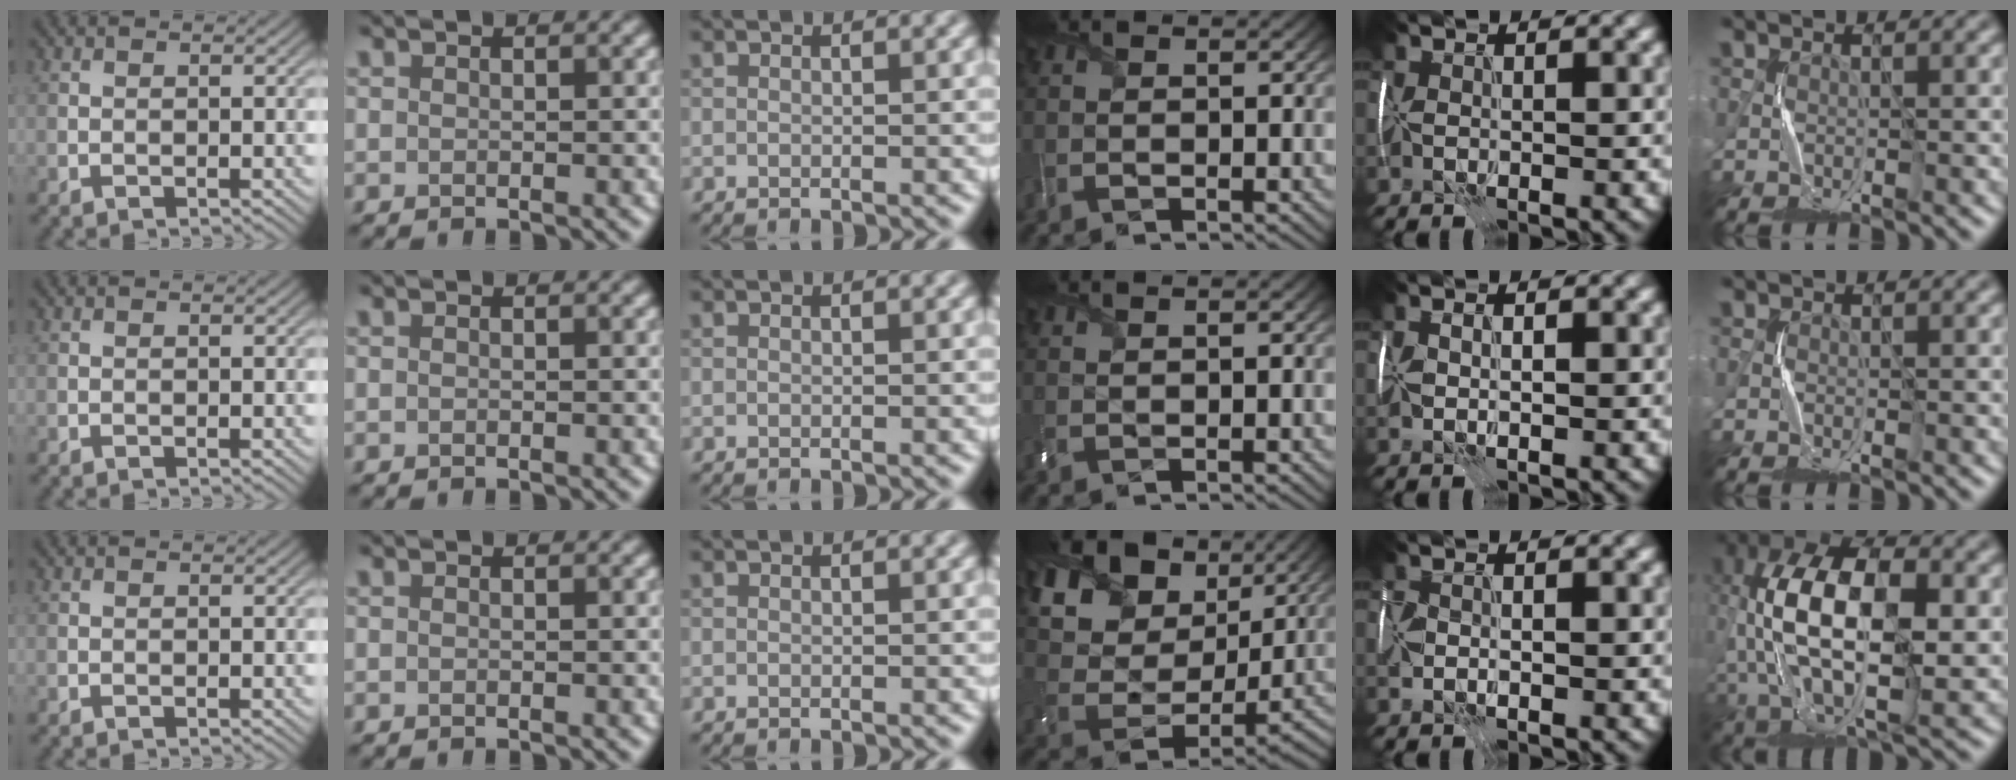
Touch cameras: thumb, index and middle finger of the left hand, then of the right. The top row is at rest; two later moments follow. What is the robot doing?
{"motion": "wrap", "object": "scarf"}